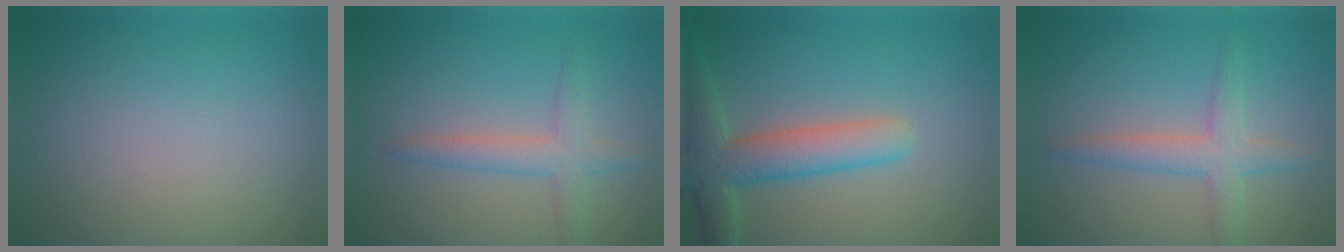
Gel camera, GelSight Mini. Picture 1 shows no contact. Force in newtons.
{"total": 2.9, "press": 2.9, "slide": 0.2}
{"total": 5.5, "press": 5.5, "slide": 0.3}
{"total": 3.4, "press": 3.4, "slide": 0.1}